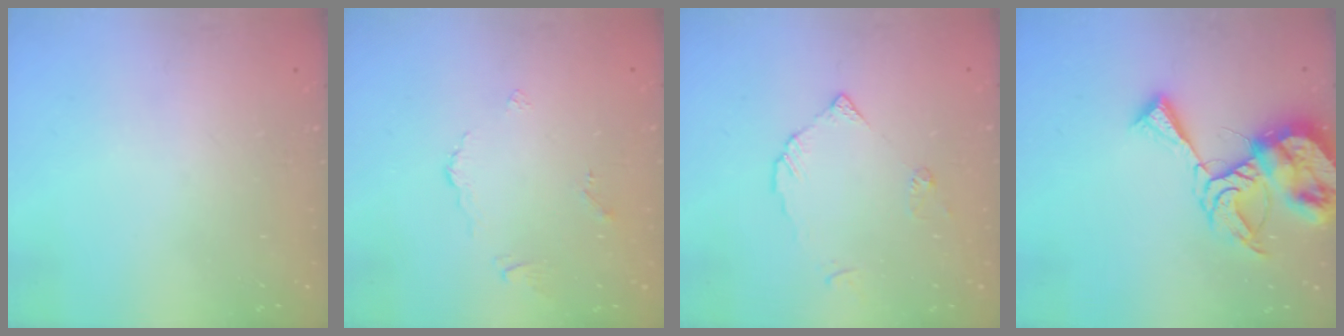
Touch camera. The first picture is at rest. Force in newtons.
{"total": 2.7, "press": 2.6, "slide": 0.6}
{"total": 3.9, "press": 3.8, "slide": 0.4}
{"total": 13.1, "press": 13.0, "slide": 1.4}